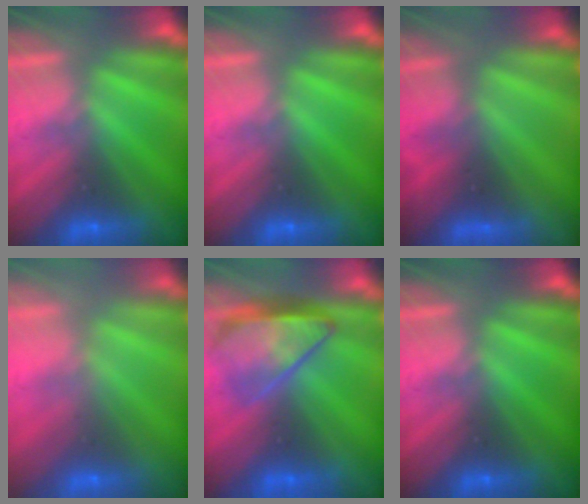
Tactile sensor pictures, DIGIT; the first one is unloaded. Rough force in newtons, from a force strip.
{"total": 0.0}
{"total": 5.3}
{"total": 2.9}
{"total": 3.7}
{"total": 0.0}